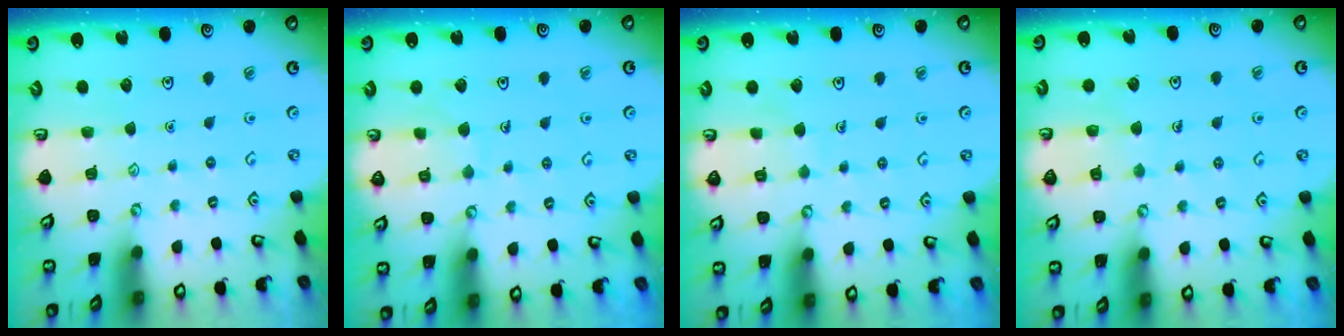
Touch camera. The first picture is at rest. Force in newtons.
{"total": 5.1, "press": 5.1, "slide": 0.5}
{"total": 2.2, "press": 2.2, "slide": 0.1}
{"total": 5.7, "press": 5.7, "slide": 0.6}